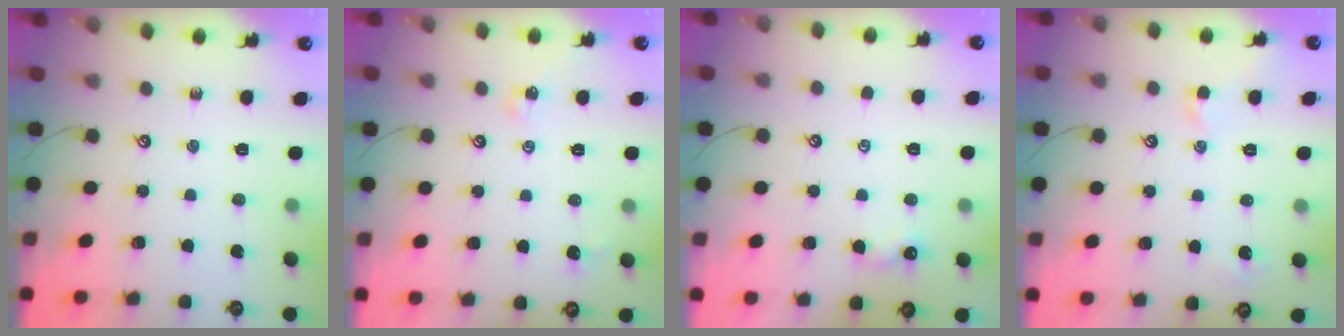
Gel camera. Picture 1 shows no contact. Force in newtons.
{"total": 5.0, "press": 5.0, "slide": 0.6}
{"total": 1.8, "press": 1.8, "slide": 0.3}
{"total": 2.4, "press": 2.2, "slide": 0.7}